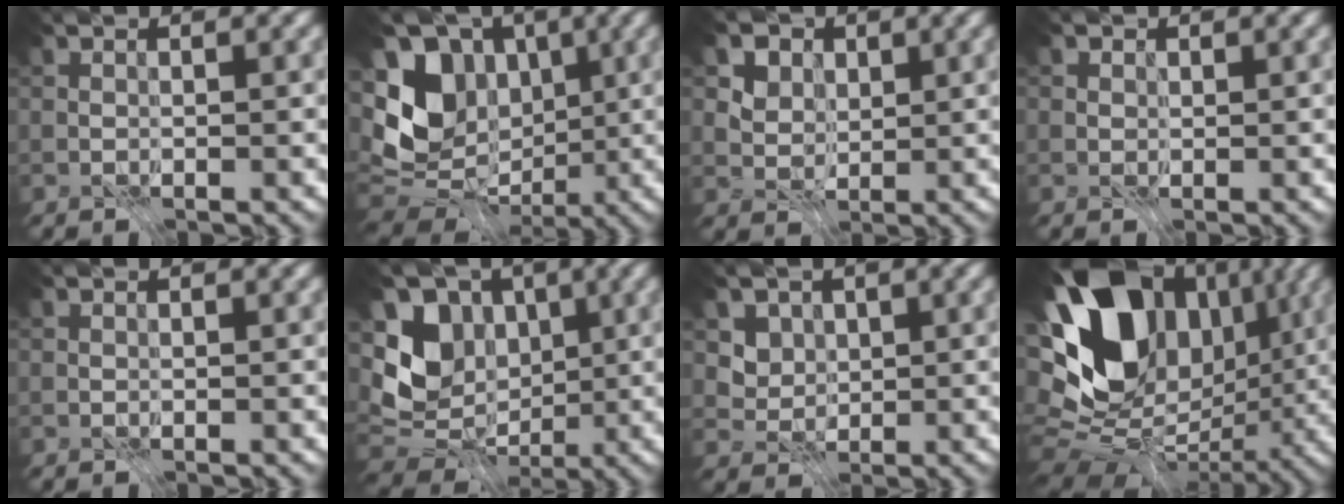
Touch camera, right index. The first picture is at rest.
{"total": 9.9, "force": [0.0, 7.5, 6.5], "torque": [-0.115, -0.004, -0.014]}
{"total": 5.0, "force": [2.1, 4.0, 2.2], "torque": [-0.050, -0.001, 0.035]}
{"total": 0.8, "force": [0.3, 0.7, 0.2], "torque": [-0.005, -0.008, 0.011]}
{"total": 0.0}
{"total": 8.1, "force": [-0.3, 6.4, 5.1], "torque": [-0.093, -0.008, -0.021]}
{"total": 2.1, "force": [0.3, 2.0, 0.5], "torque": [-0.014, -0.010, 0.004]}
{"total": 17.0, "force": [3.3, 12.3, 11.2], "torque": [-0.205, 0.005, 0.057]}